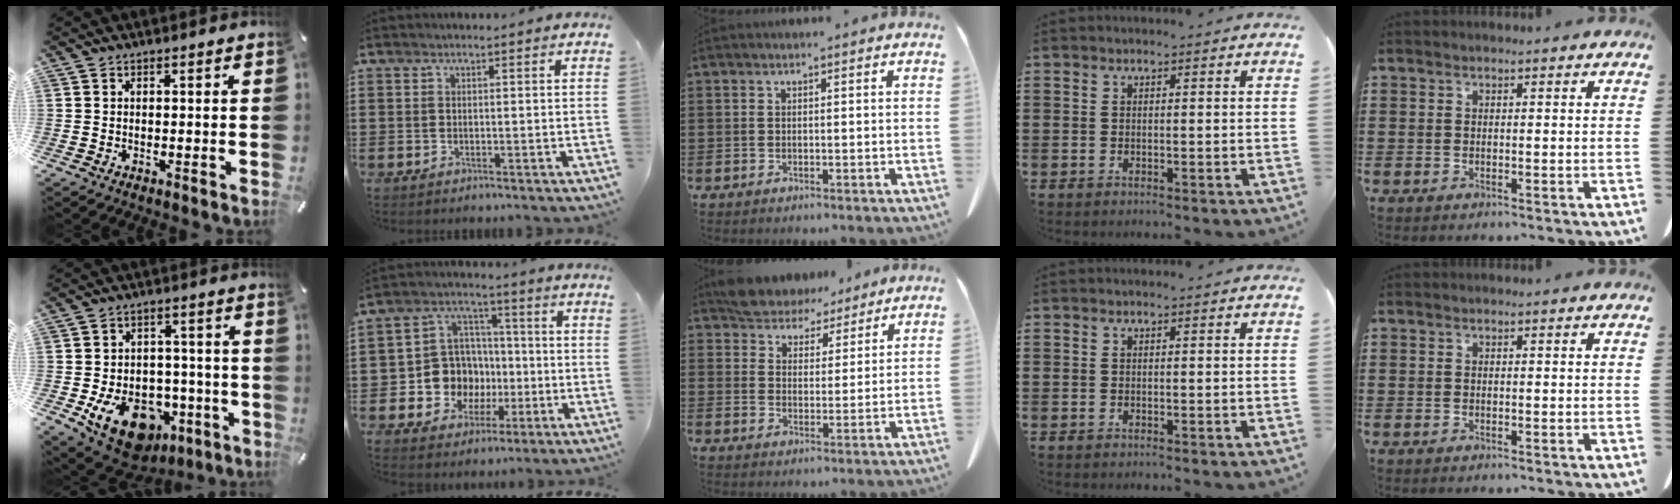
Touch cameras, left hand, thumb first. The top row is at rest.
{"thumb": {"total": 15.9, "force": [-7.2, 10.9, 9.1], "torque": [-0.142, 0.041, -0.107]}, "index": {"total": 9.7, "force": [-0.9, 9.3, 2.7], "torque": [-0.103, 0.007, -0.007]}, "middle": {"total": 5.6, "force": [5.3, 1.8, 0.3], "torque": [-0.035, -0.022, 0.099]}}